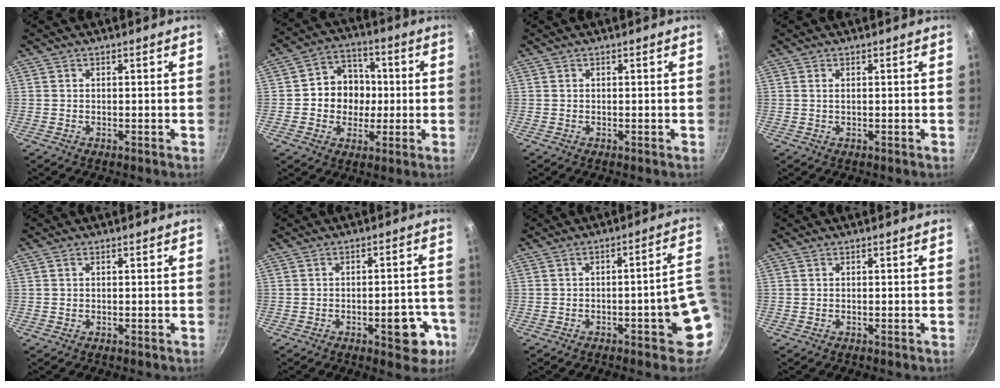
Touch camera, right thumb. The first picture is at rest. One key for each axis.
{"total": 10.7, "fx": 0.0, "fy": 9.4, "fz": 5.1, "tx": -0.036, "ty": 0.015, "tz": -0.012}
{"total": 0.0}
{"total": 0.8, "fx": 0.2, "fy": 0.3, "fz": 0.7, "tx": -0.012, "ty": 0.001, "tz": 0.004}
{"total": 0.5, "fx": 0.2, "fy": 0.4, "fz": 0.3, "tx": -0.006, "ty": 0.002, "tz": 0.004}
{"total": 8.8, "fx": -3.6, "fy": 3.9, "fz": 7.0, "tx": -0.055, "ty": 0.028, "tz": -0.040}
{"total": 11.0, "fx": -2.0, "fy": 2.6, "fz": 10.5, "tx": -0.101, "ty": 0.024, "tz": -0.021}
{"total": 0.0}